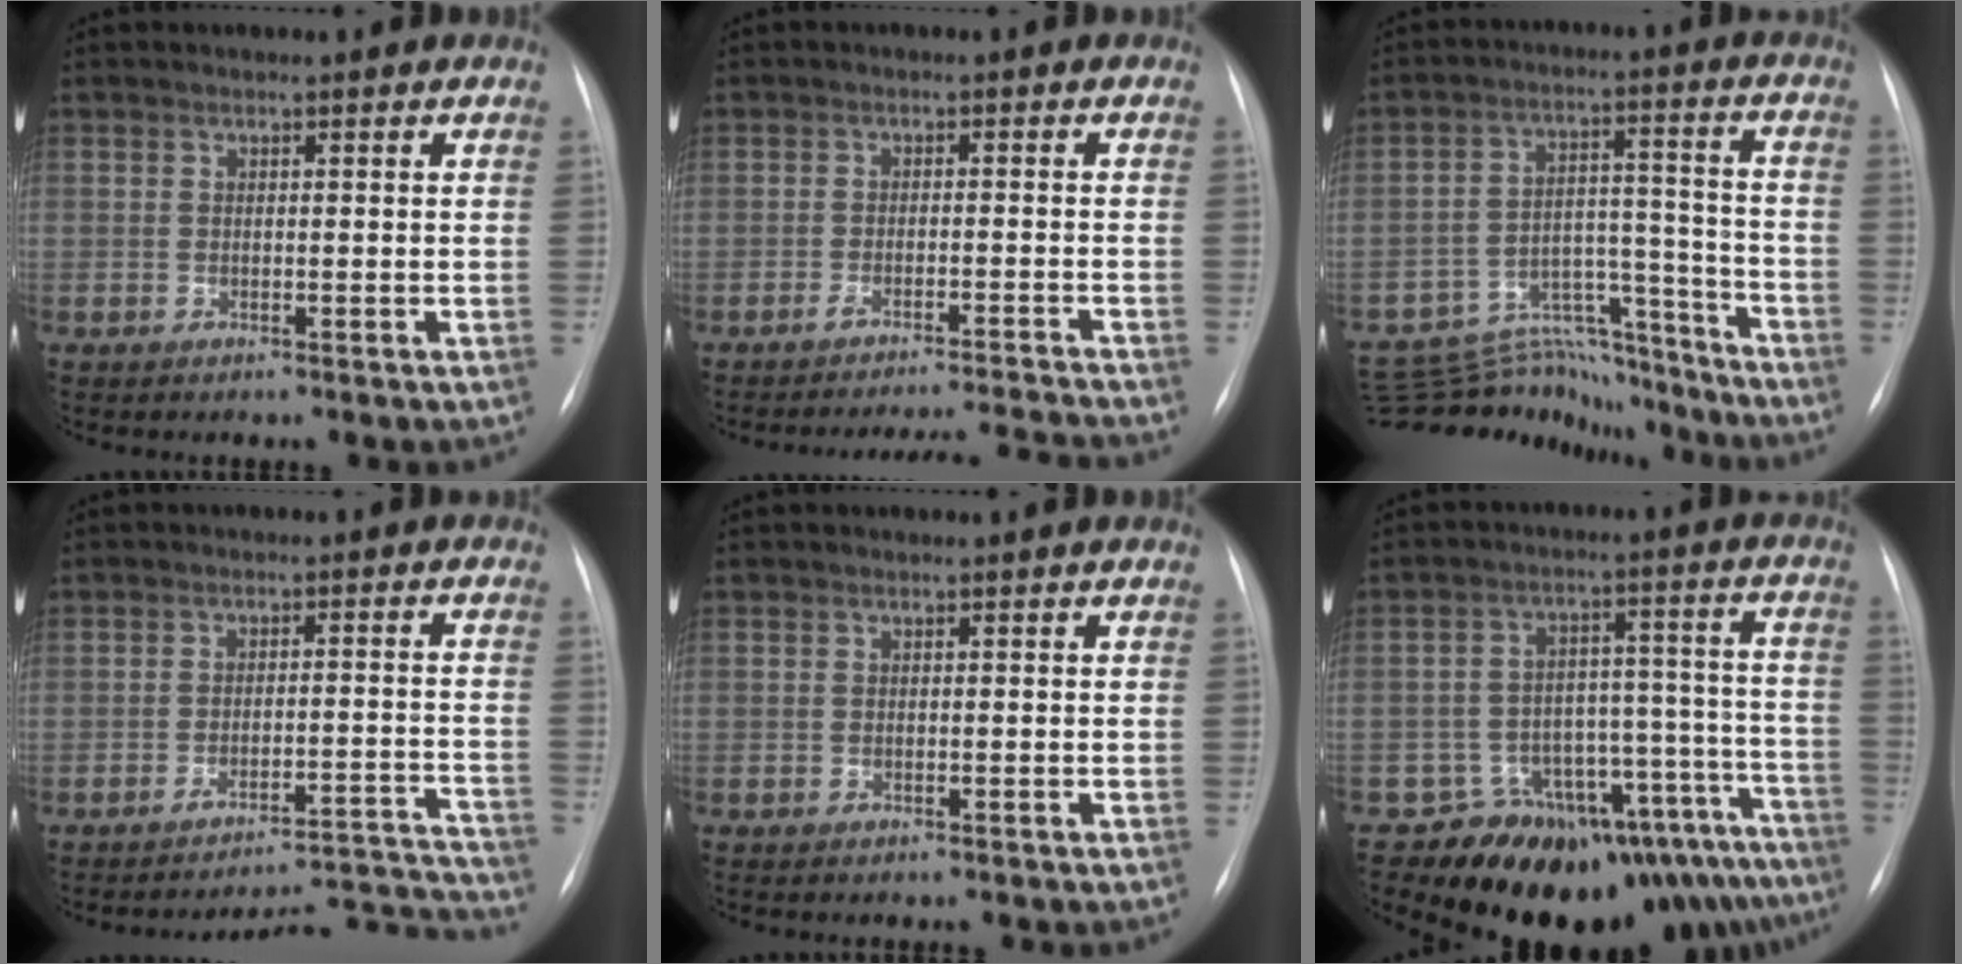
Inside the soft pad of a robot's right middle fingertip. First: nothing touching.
{"total": 9.4, "force": [-9.0, -2.3, 1.0], "torque": [-0.007, -0.007, -0.127]}
{"total": 16.1, "force": [-15.1, 5.5, 1.6], "torque": [-0.028, 0.055, -0.220]}
{"total": 14.0, "force": [-13.9, -1.6, -0.5], "torque": [0.033, 0.031, -0.176]}
{"total": 0.0}
{"total": 16.5, "force": [-14.8, 5.5, 4.6], "torque": [-0.006, 0.083, -0.193]}